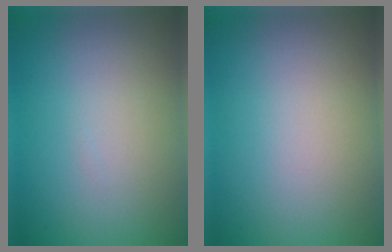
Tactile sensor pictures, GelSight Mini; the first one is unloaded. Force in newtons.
{"total": 0.0}